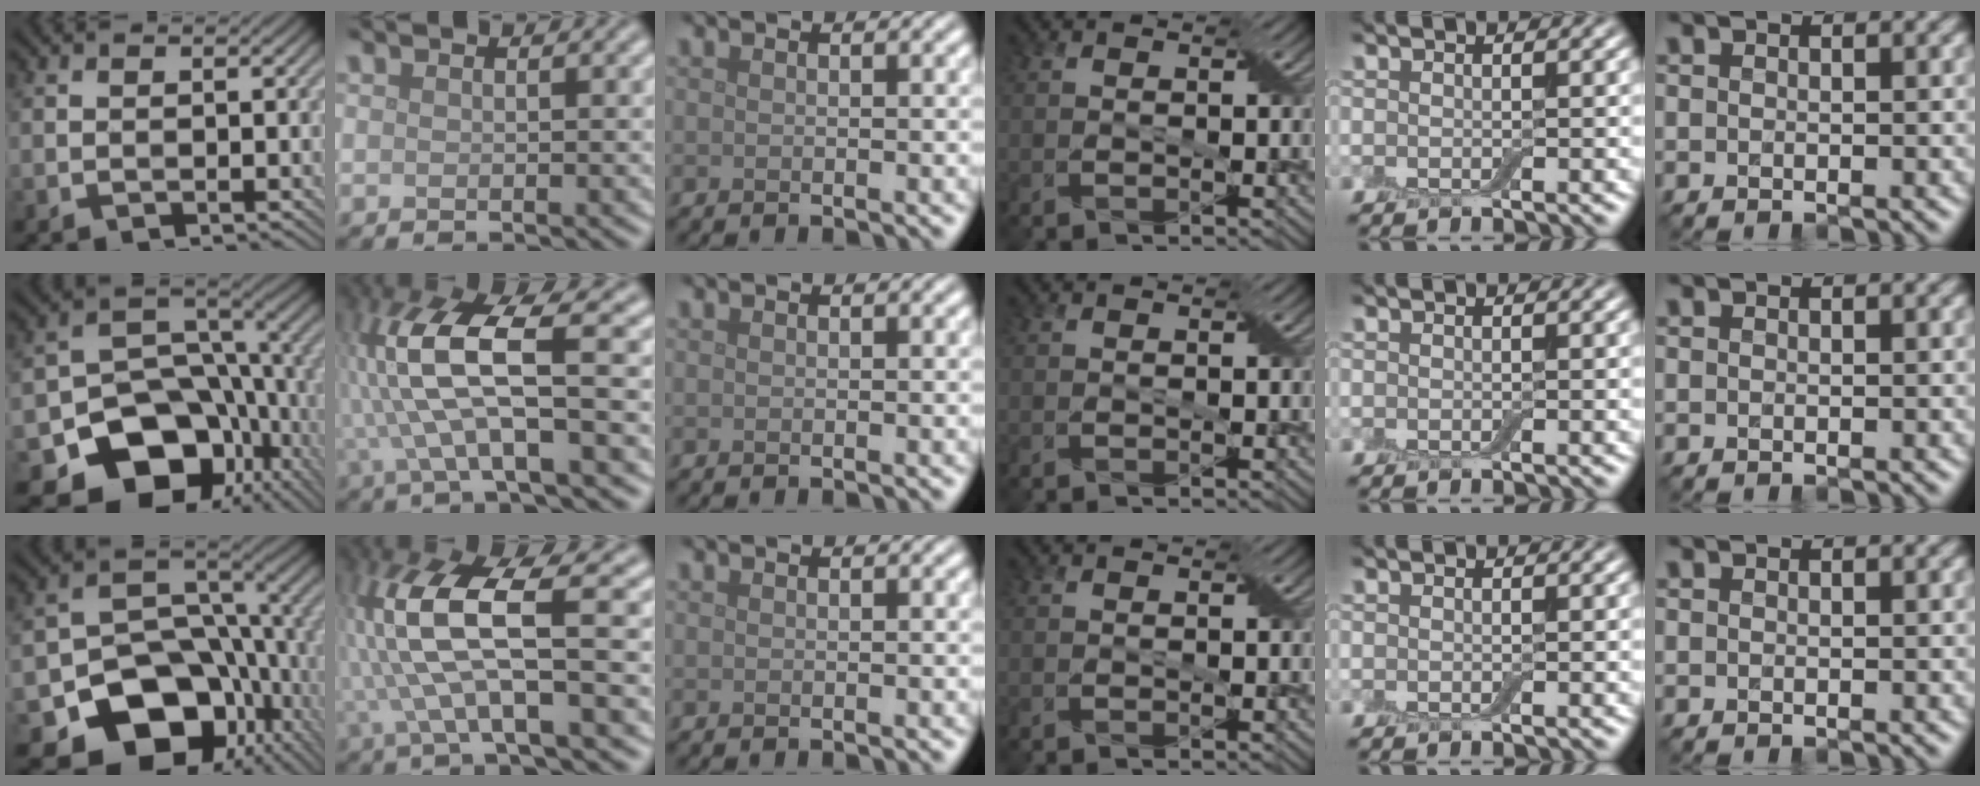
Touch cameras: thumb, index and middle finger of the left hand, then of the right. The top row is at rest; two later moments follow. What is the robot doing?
{"motion": "fold", "object": "bandage"}